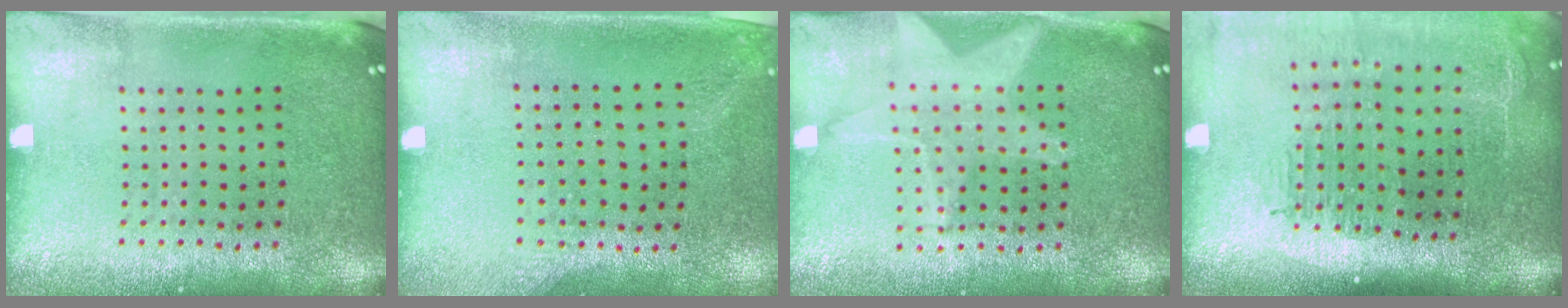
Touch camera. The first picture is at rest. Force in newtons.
{"total": 1.4, "press": 1.0, "slide": 0.9}
{"total": 1.9, "press": 1.7, "slide": 0.9}
{"total": 2.4, "press": 1.9, "slide": 1.4}